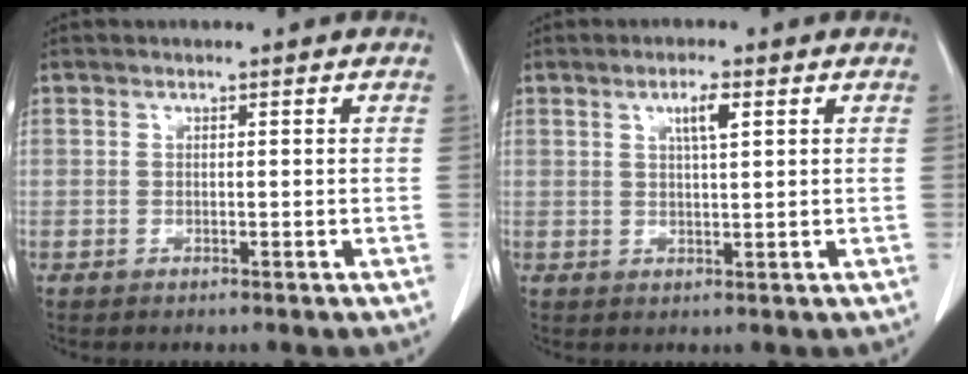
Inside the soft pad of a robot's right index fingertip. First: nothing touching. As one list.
[{"total": 3.1, "force": [1.3, 0.3, 2.8], "torque": [-0.048, 0.000, 0.022]}]